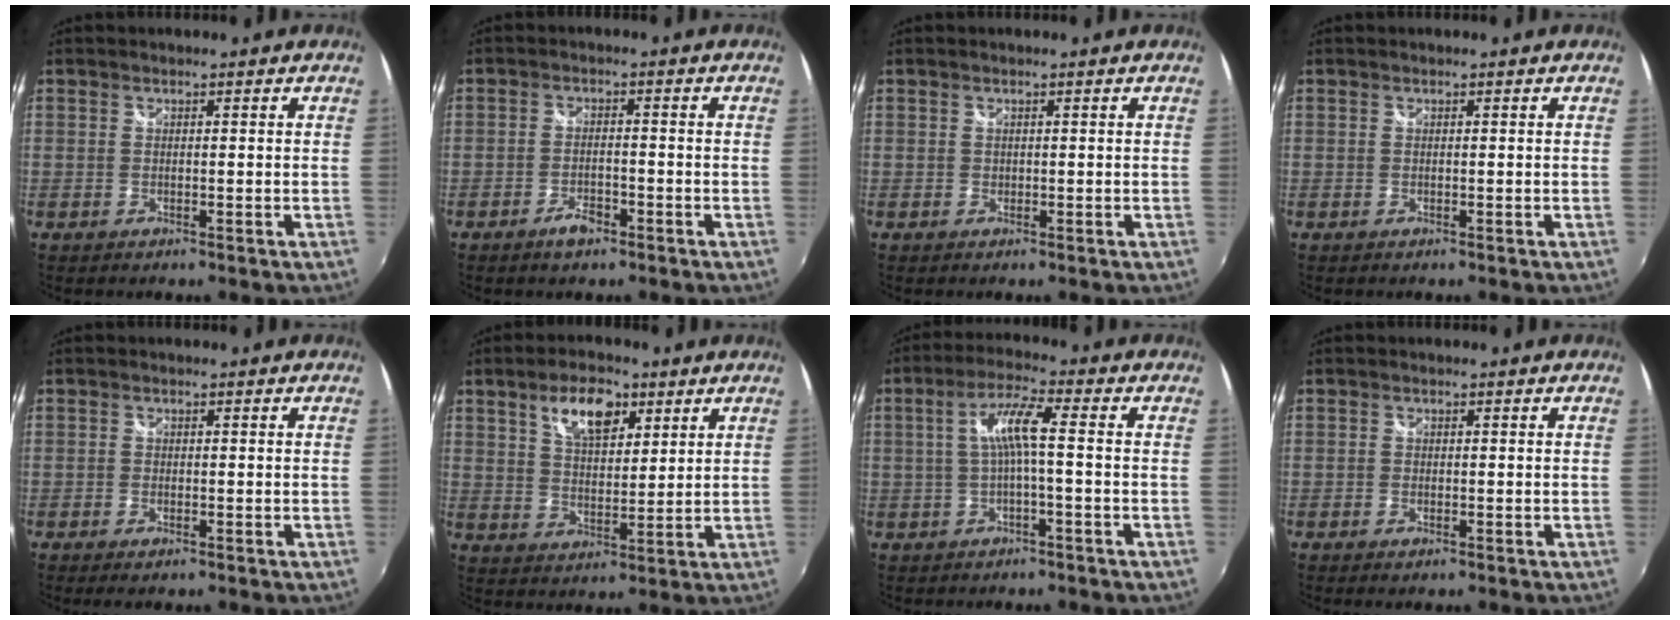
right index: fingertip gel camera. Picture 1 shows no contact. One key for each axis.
{"total": 3.6, "fx": -2.5, "fy": 1.4, "fz": 2.2, "tx": -0.051, "ty": -0.002, "tz": -0.044}
{"total": 0.0}
{"total": 0.0}
{"total": 1.2, "fx": -0.8, "fy": 0.5, "fz": 0.7, "tx": -0.016, "ty": -0.002, "tz": -0.015}
{"total": 9.0, "fx": 4.8, "fy": 4.2, "fz": 6.3, "tx": -0.112, "ty": 0.015, "tz": 0.084}
{"total": 6.0, "fx": -0.5, "fy": 0.1, "fz": 5.9, "tx": -0.123, "ty": 0.010, "tz": -0.005}
{"total": 0.9, "fx": -0.5, "fy": 0.4, "fz": 0.5, "tx": -0.010, "ty": -0.002, "tz": -0.010}